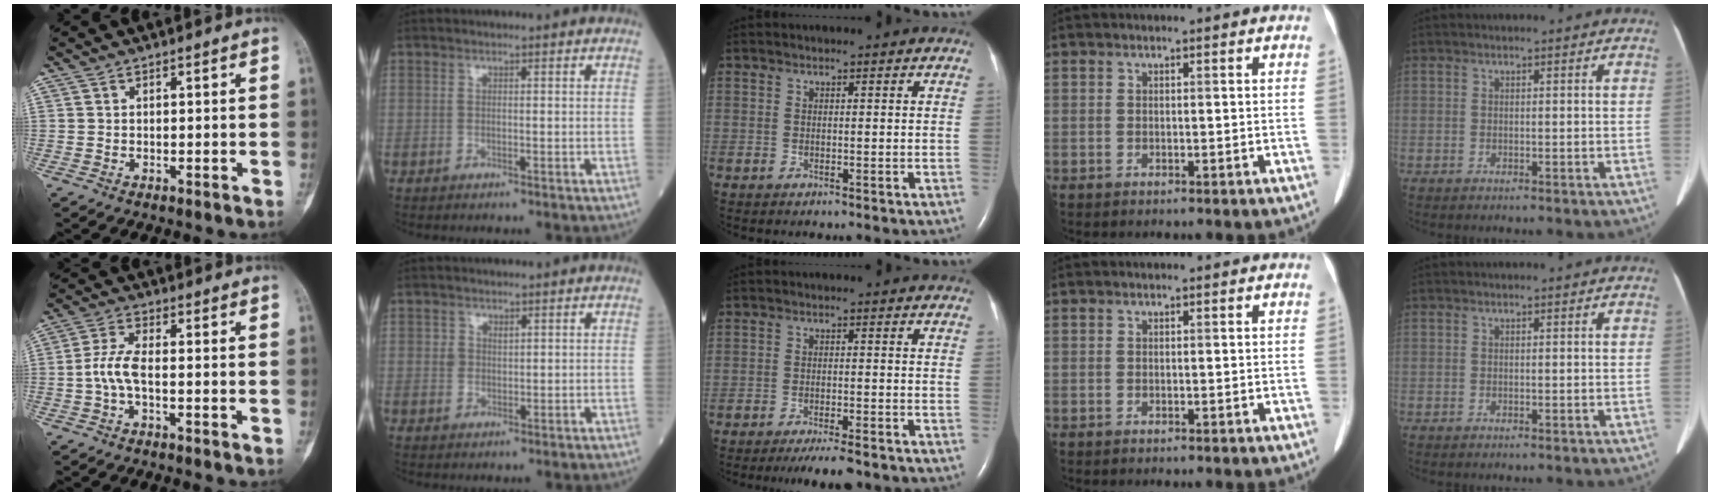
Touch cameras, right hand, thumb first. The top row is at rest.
{"thumb": {"total": 4.7, "force": [-1.3, 1.5, 4.3], "torque": [-0.103, 0.012, -0.030]}, "index": {"total": 1.6, "force": [0.7, 1.3, 0.5], "torque": [-0.006, -0.001, 0.011]}, "middle": {"total": 6.2, "force": [-5.1, 1.1, 3.3], "torque": [-0.046, -0.008, -0.076]}}